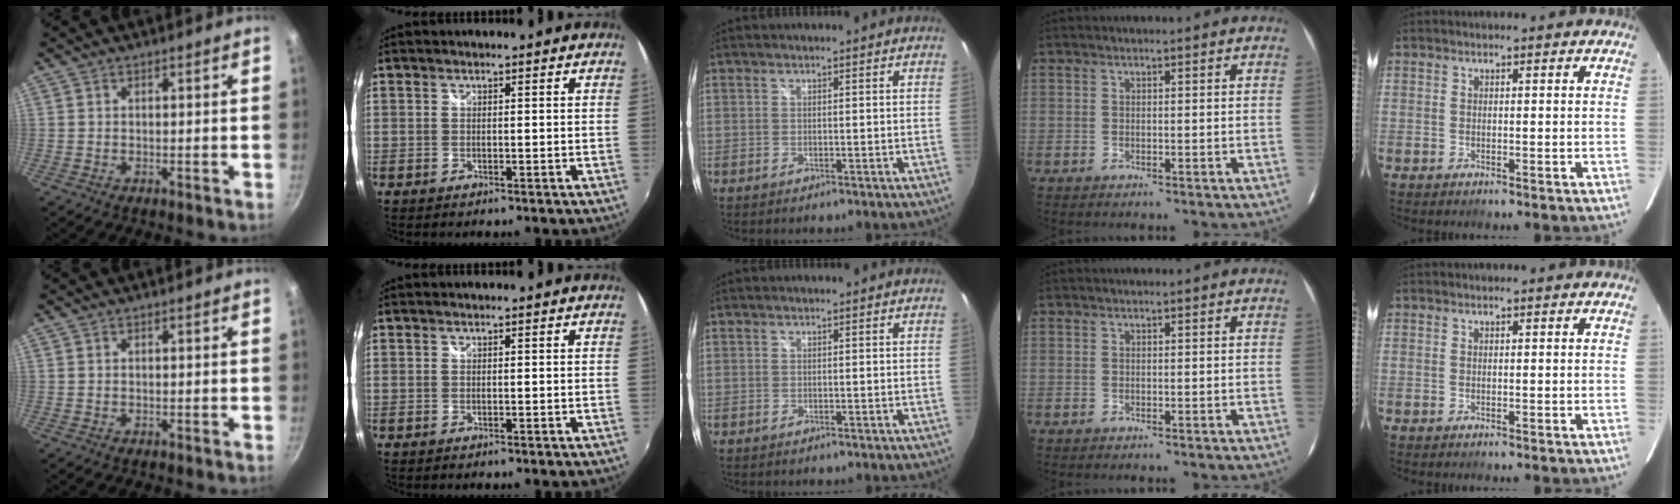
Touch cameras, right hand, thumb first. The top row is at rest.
{}